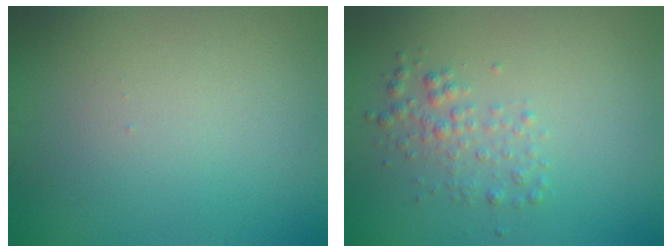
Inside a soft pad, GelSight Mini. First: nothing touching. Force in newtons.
{"total": 2.0, "press": 2.0, "slide": 0.1}